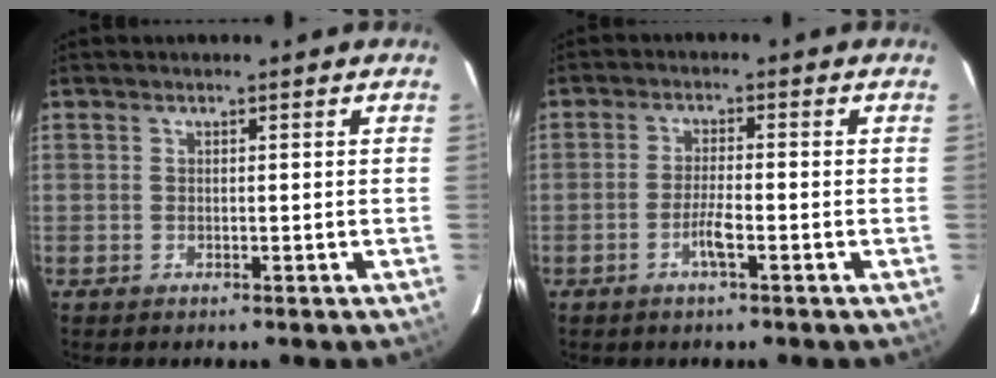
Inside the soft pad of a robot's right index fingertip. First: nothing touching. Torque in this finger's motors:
{"motor_torque": [-0.06, -0.10, -0.04, 0.01]}